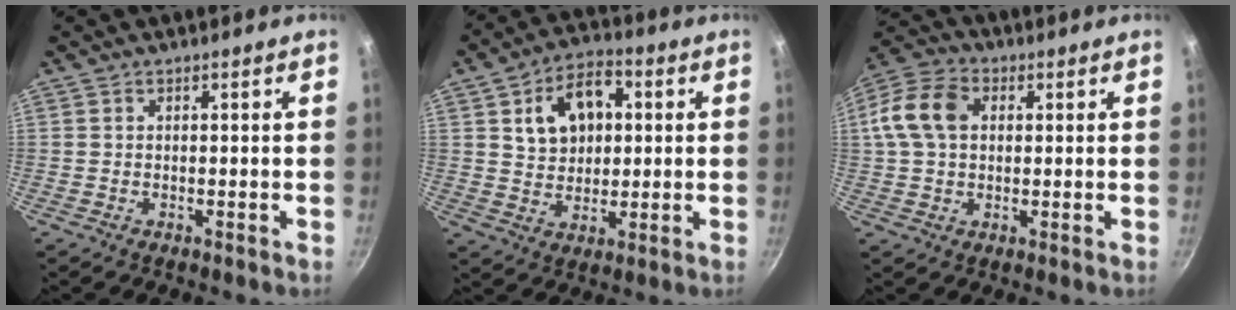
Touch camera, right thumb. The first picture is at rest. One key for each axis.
{"total": 12.2, "fx": 2.9, "fy": 8.7, "fz": 8.1, "tx": -0.098, "ty": 0.007, "tz": 0.046}
{"total": 11.1, "fx": 1.9, "fy": 7.9, "fz": 7.4, "tx": -0.133, "ty": 0.021, "tz": 0.019}